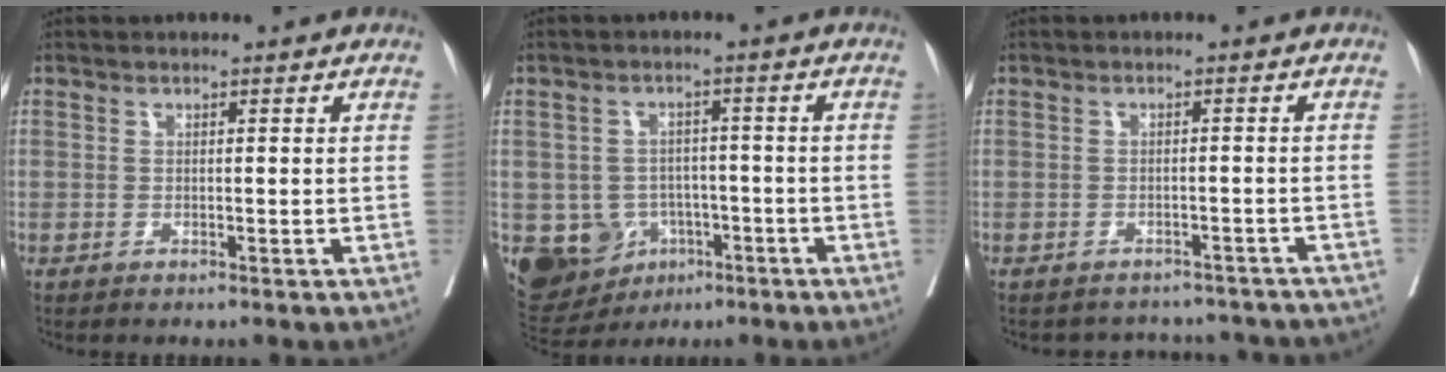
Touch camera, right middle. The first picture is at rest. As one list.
[{"total": 10.9, "force": [-3.8, 9.6, 3.5], "torque": [-0.077, 0.017, -0.044]}, {"total": 10.5, "force": [-9.7, 3.8, 1.3], "torque": [-0.010, 0.015, -0.096]}]